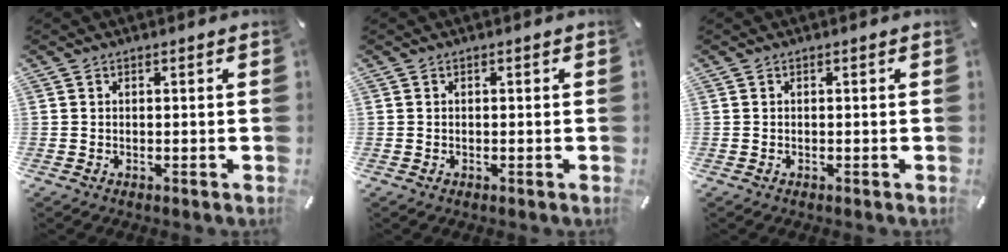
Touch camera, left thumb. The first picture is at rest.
{"total": 0.6, "force": [-0.2, 0.5, 0.2], "torque": [-0.004, 0.003, -0.006]}
{"total": 0.0}